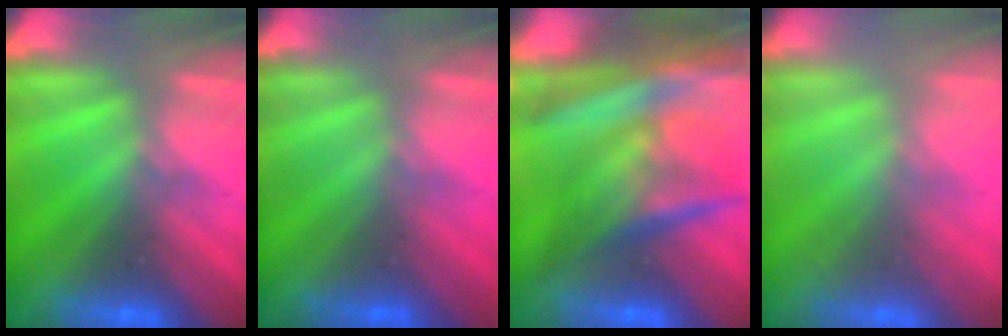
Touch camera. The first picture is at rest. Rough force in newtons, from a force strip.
{"total": 2.3}
{"total": 11.4}
{"total": 2.2}